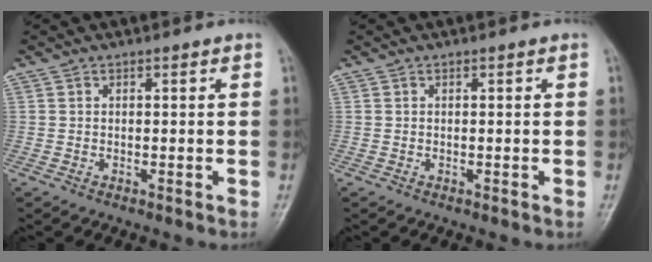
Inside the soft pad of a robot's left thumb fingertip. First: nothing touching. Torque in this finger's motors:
{"motor_torque": [0.01, 0.01, 0.01, -0.03, 0.00]}